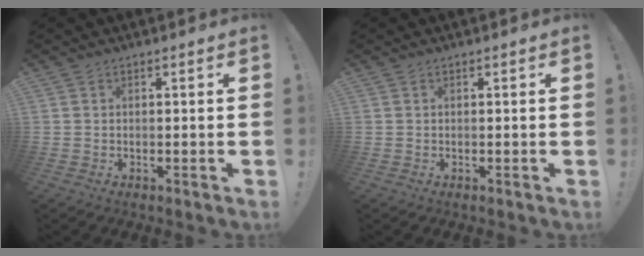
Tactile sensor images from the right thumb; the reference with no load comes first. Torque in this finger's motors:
{"motor_torque": [-0.04, 0.10, -0.09, 0.02, -0.01]}